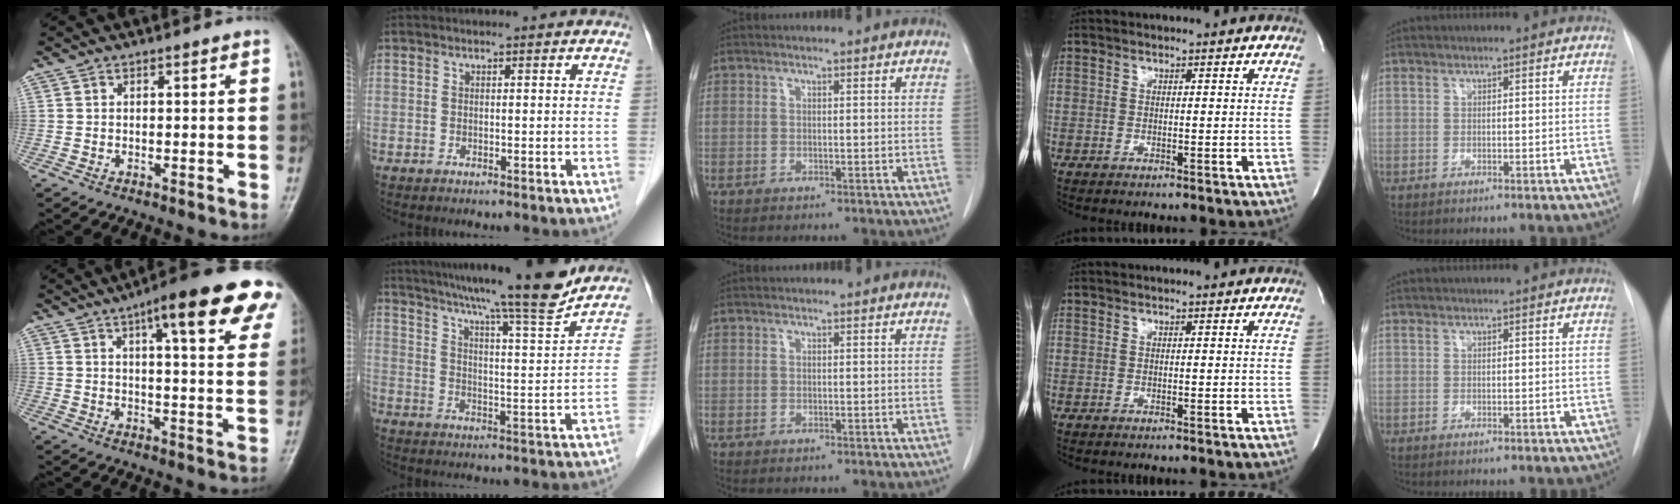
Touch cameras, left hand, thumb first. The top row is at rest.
{"thumb": {"total": 19.5, "force": [10.5, 4.5, 15.8], "torque": [-0.184, -0.019, 0.131]}, "index": {"total": 17.3, "force": [14.9, -1.0, 8.7], "torque": [-0.137, -0.022, 0.214]}}